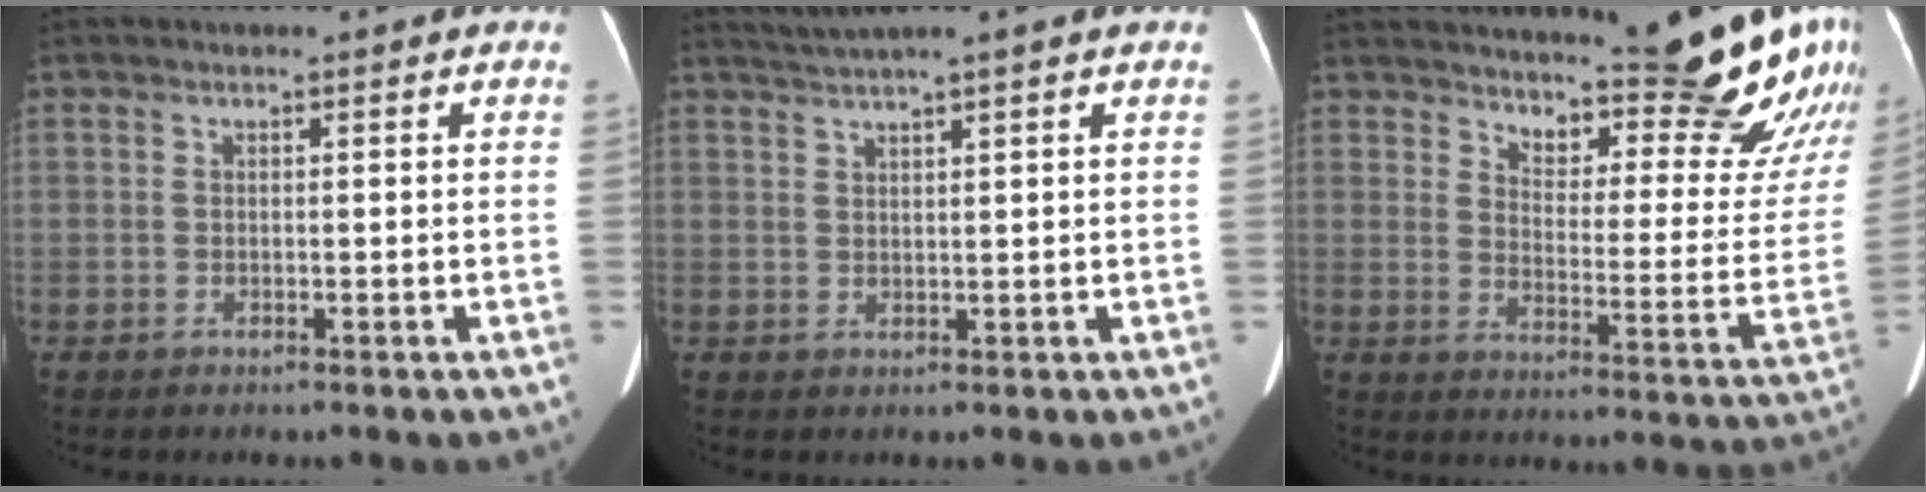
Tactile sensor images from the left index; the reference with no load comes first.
{"total": 4.1, "force": [3.3, -1.0, 2.2], "torque": [-0.044, 0.021, 0.063]}
{"total": 19.8, "force": [17.5, 4.2, 8.2], "torque": [-0.085, -0.071, 0.212]}